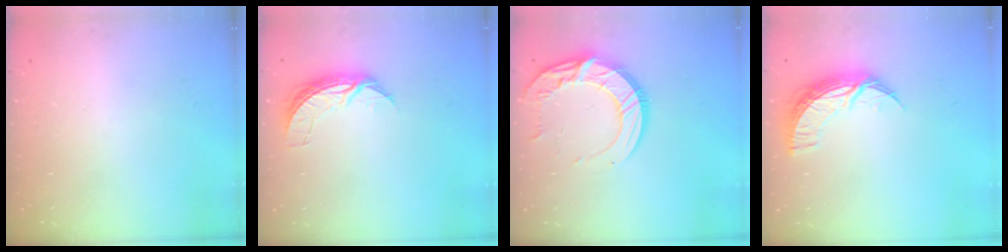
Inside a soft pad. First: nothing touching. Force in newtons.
{"total": 6.9, "press": 6.8, "slide": 0.5}
{"total": 13.6, "press": 13.5, "slide": 1.2}
{"total": 10.0, "press": 10.0, "slide": 0.5}